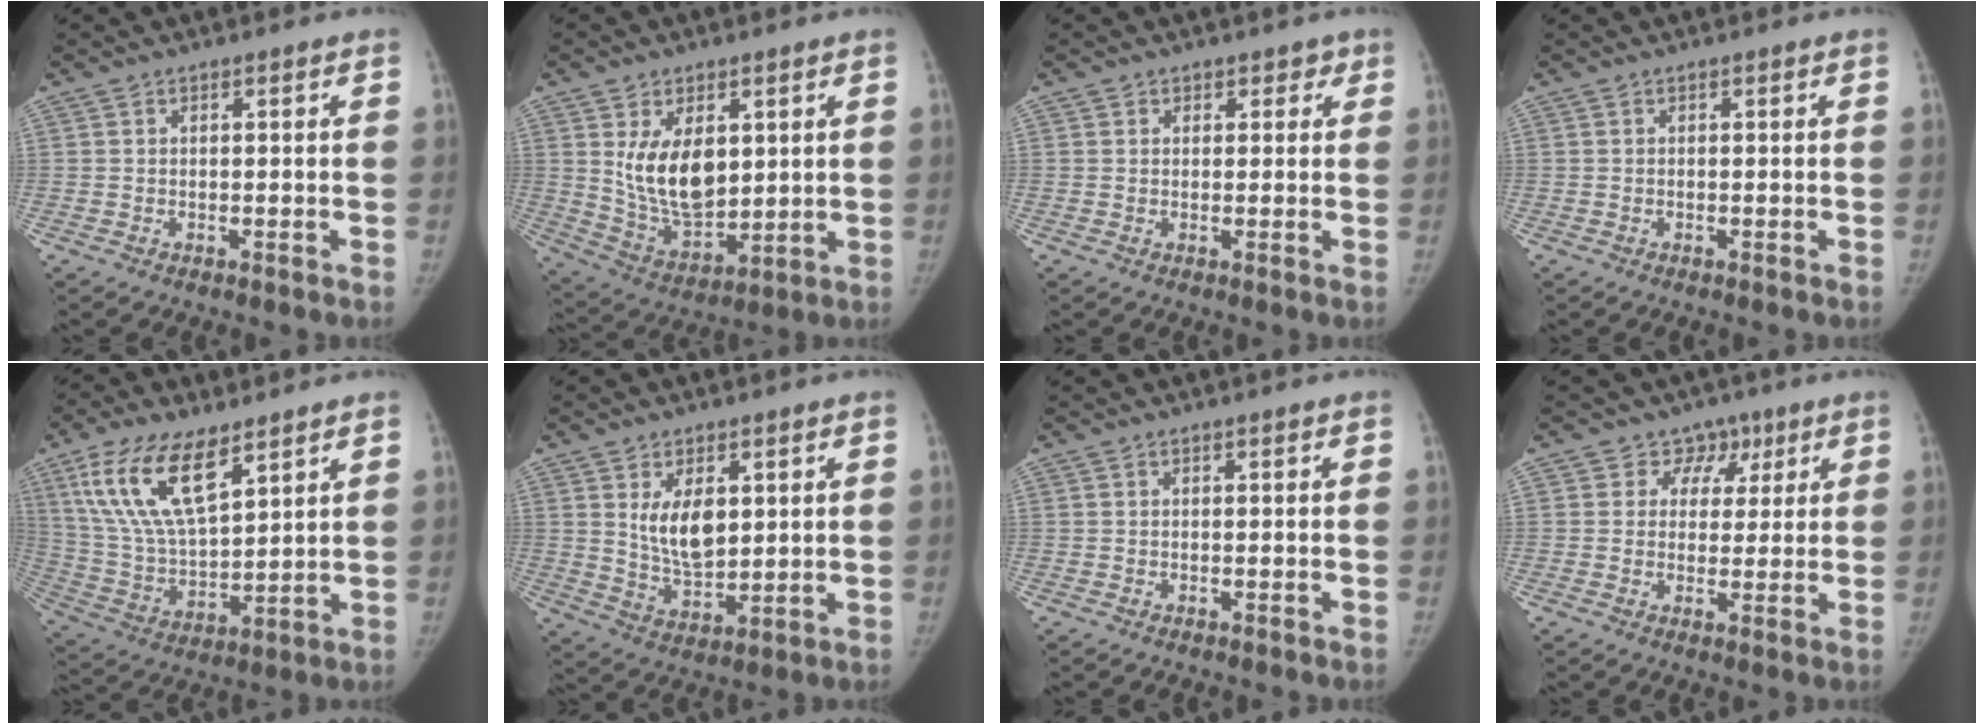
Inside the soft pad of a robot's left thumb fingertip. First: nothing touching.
{"total": 13.2, "force": [3.1, 7.9, 10.1], "torque": [-0.142, -0.026, 0.076]}
{"total": 2.6, "force": [1.5, 2.1, 0.3], "torque": [0.030, -0.005, 0.012]}
{"total": 0.0}
{"total": 16.9, "force": [9.3, 7.1, 12.3], "torque": [-0.221, -0.033, 0.185]}
{"total": 9.2, "force": [2.6, 5.2, 7.1], "torque": [-0.098, -0.024, 0.060]}
{"total": 0.0}
{"total": 5.4, "force": [2.7, 4.6, 0.5], "torque": [0.031, -0.005, 0.035]}